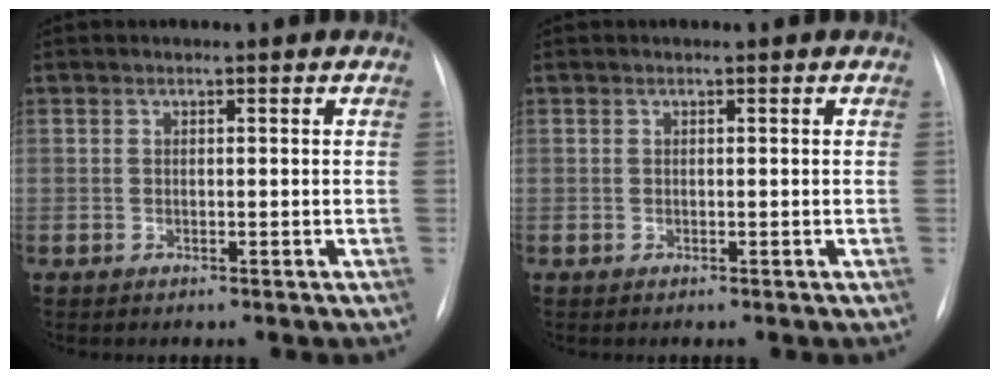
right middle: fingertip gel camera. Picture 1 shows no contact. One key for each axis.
{"total": 0.0}